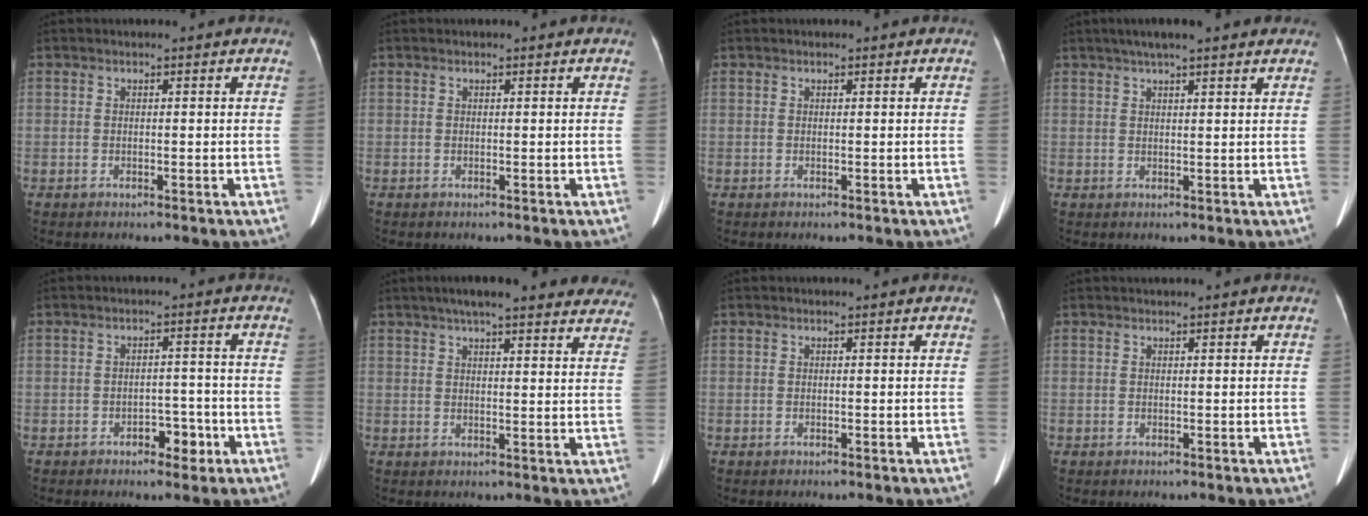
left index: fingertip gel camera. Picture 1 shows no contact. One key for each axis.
{"total": 0.0}
{"total": 0.0}
{"total": 8.8, "fx": 6.8, "fy": 1.0, "fz": 5.4, "tx": -0.079, "ty": 0.035, "tz": 0.089}
{"total": 3.4, "fx": -1.9, "fy": 2.0, "fz": 2.1, "tx": -0.024, "ty": 0.008, "tz": -0.024}
{"total": 22.1, "fx": 19.1, "fy": 3.9, "fz": 10.3, "tx": -0.133, "ty": 0.013, "tz": 0.221}
{"total": 0.0}
{"total": 0.8, "fx": 0.7, "fy": -0.1, "fz": 0.3, "tx": -0.006, "ty": 0.017, "tz": 0.019}